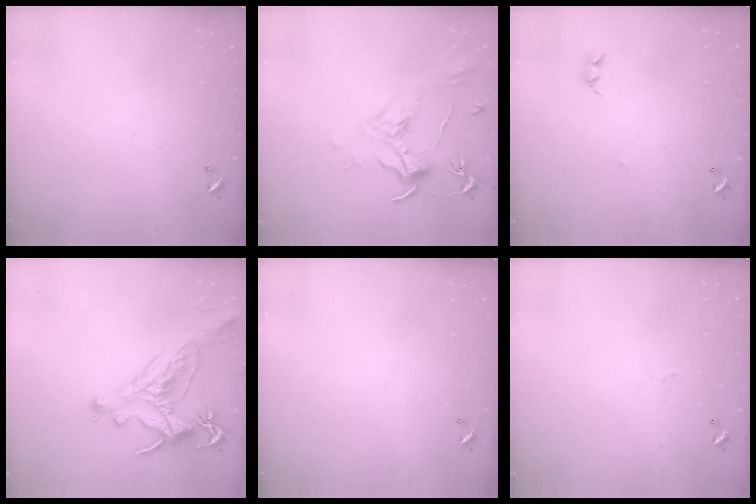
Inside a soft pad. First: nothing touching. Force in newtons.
{"total": 2.0, "press": 1.8, "slide": 0.8}
{"total": 2.4, "press": 2.4, "slide": 0.4}
{"total": 1.2, "press": 0.9, "slide": 0.9}
{"total": 0.0}
{"total": 1.9, "press": 1.8, "slide": 0.6}